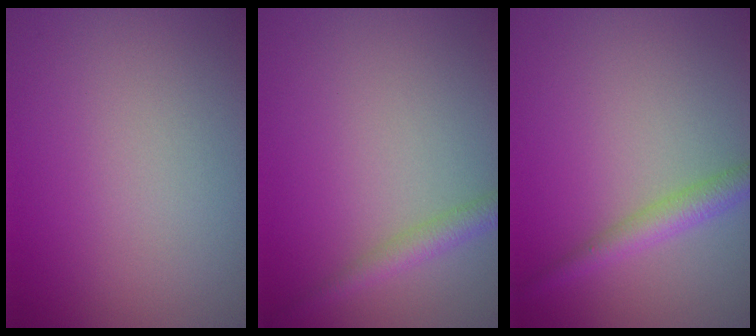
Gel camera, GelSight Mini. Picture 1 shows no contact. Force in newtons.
{"total": 2.0, "press": 2.0, "slide": 0.1}
{"total": 2.6, "press": 2.6, "slide": 0.1}